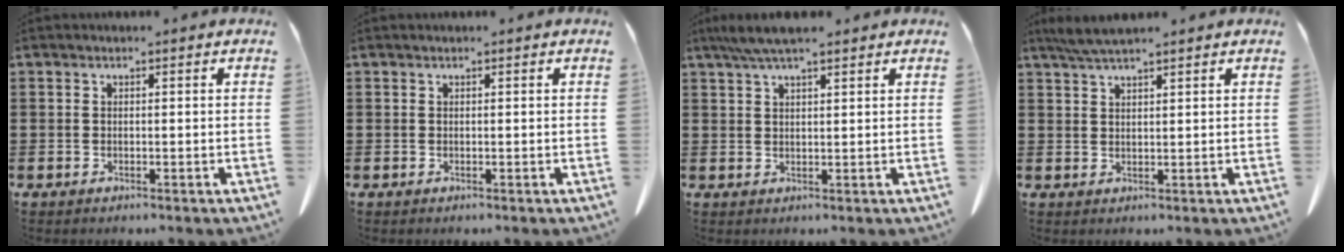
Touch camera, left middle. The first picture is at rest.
{"total": 0.0}
{"total": 4.2, "force": [3.1, 0.6, 2.8], "torque": [-0.061, -0.002, 0.057]}
{"total": 3.3, "force": [2.8, 0.2, 1.9], "torque": [-0.043, -0.005, 0.052]}